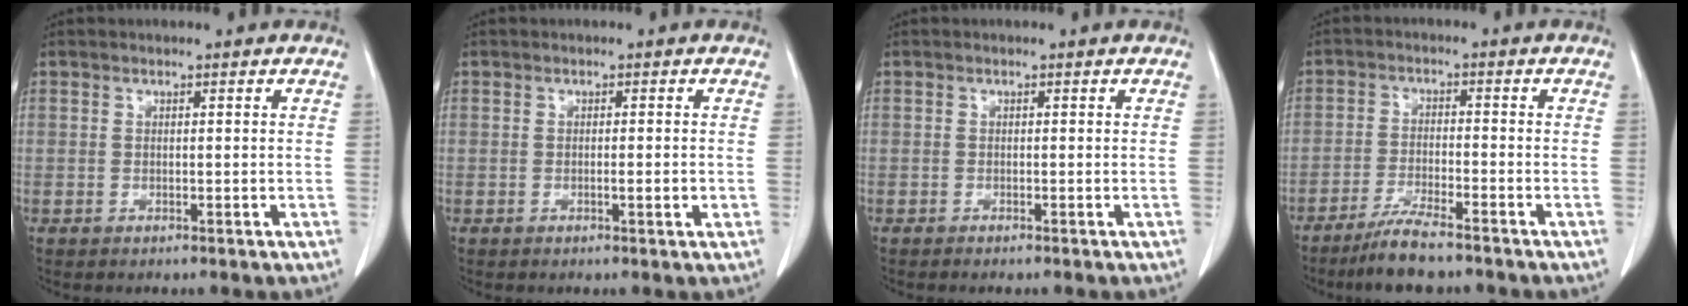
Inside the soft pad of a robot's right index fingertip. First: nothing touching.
{"total": 1.7, "force": [-0.3, 0.2, 1.7], "torque": [-0.028, -0.002, -0.004]}
{"total": 0.7, "force": [-0.6, 0.0, 0.4], "torque": [-0.009, -0.001, -0.009]}
{"total": 6.3, "force": [-5.1, 0.5, 3.8], "torque": [-0.072, -0.017, -0.089]}